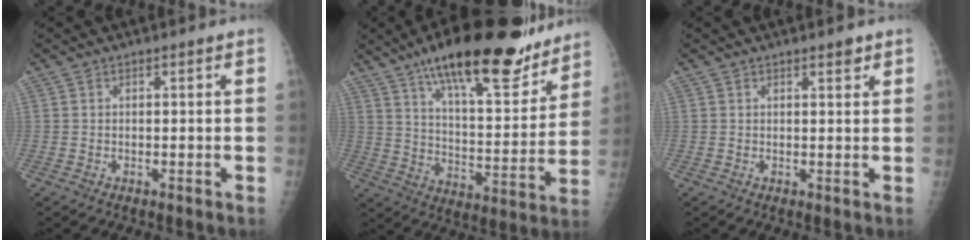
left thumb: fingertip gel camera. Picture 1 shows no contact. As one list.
[{"total": 24.6, "force": [17.8, 7.3, 15.3], "torque": [-0.196, -0.074, 0.277]}, {"total": 1.6, "force": [1.2, 0.5, 1.0], "torque": [-0.008, -0.006, 0.015]}]